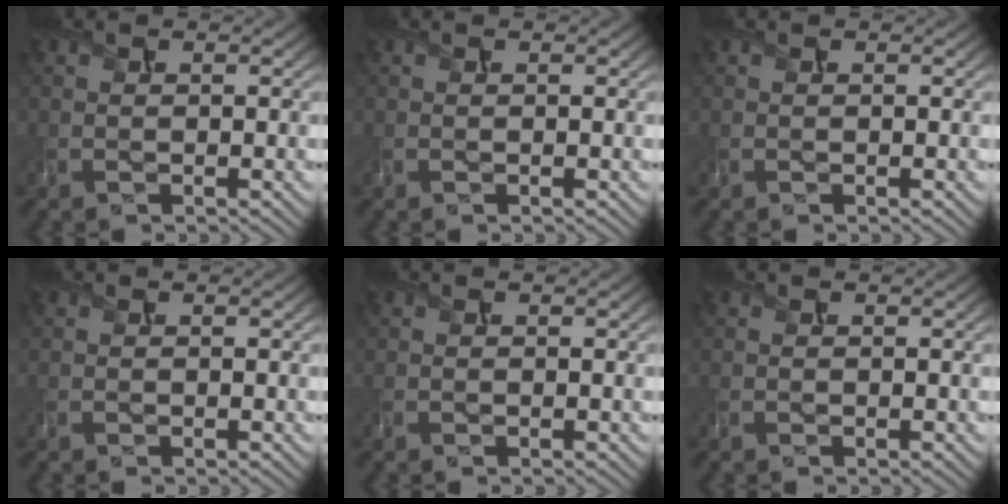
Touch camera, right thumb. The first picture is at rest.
{"total": 0.0}
{"total": 0.0}
{"total": 0.0}
{"total": 0.0}
{"total": 0.0}